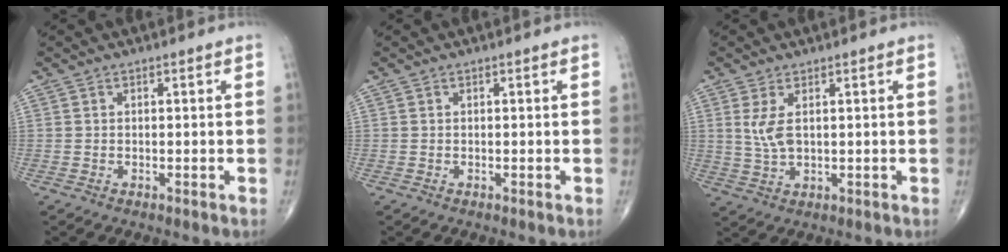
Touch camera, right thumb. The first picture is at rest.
{"total": 0.0}
{"total": 4.3, "force": [1.2, 1.9, 3.6], "torque": [-0.082, -0.005, 0.033]}